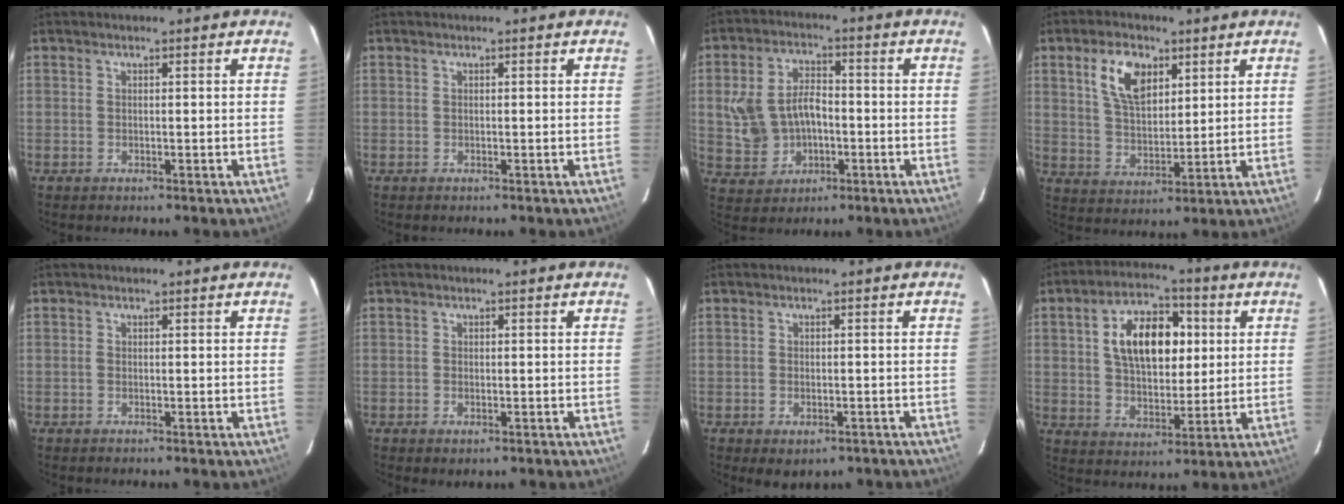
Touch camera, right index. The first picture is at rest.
{"total": 0.0}
{"total": 10.1, "force": [-1.2, 7.5, 6.6], "torque": [-0.151, 0.017, -0.003]}
{"total": 9.8, "force": [4.5, 5.5, 6.8], "torque": [-0.126, 0.013, 0.088]}
{"total": 0.0}
{"total": 1.4, "force": [-0.6, 0.9, 0.8], "torque": [-0.013, -0.003, -0.008]}
{"total": 4.1, "force": [-2.3, 2.5, 2.3], "torque": [-0.046, -0.010, -0.024]}
{"total": 13.9, "force": [3.2, 8.0, 10.9], "torque": [-0.185, 0.029, 0.058]}